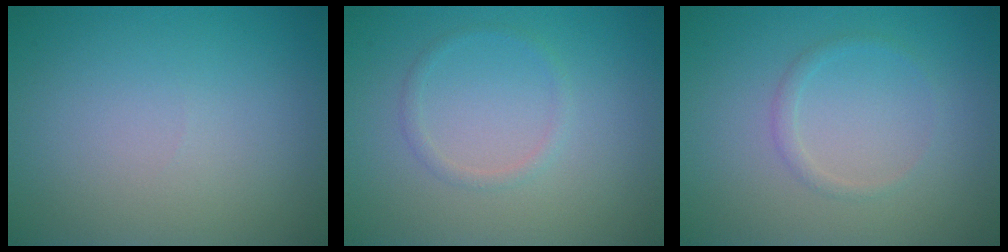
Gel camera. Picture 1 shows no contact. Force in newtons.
{"total": 1.0, "press": 1.0, "slide": 0.1}
{"total": 1.0, "press": 1.0, "slide": 0.0}